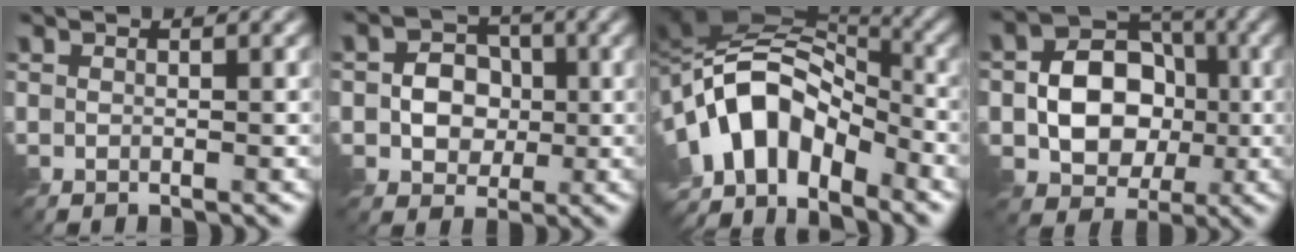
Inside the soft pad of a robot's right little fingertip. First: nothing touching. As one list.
[{"total": 4.7, "force": [-0.1, 4.0, 2.4], "torque": [-0.032, 0.004, -0.013]}, {"total": 11.9, "force": [-4.5, 6.9, 8.6], "torque": [-0.154, 0.017, -0.089]}, {"total": 7.8, "force": [-0.8, 6.2, 4.7], "torque": [-0.058, 0.004, -0.028]}]